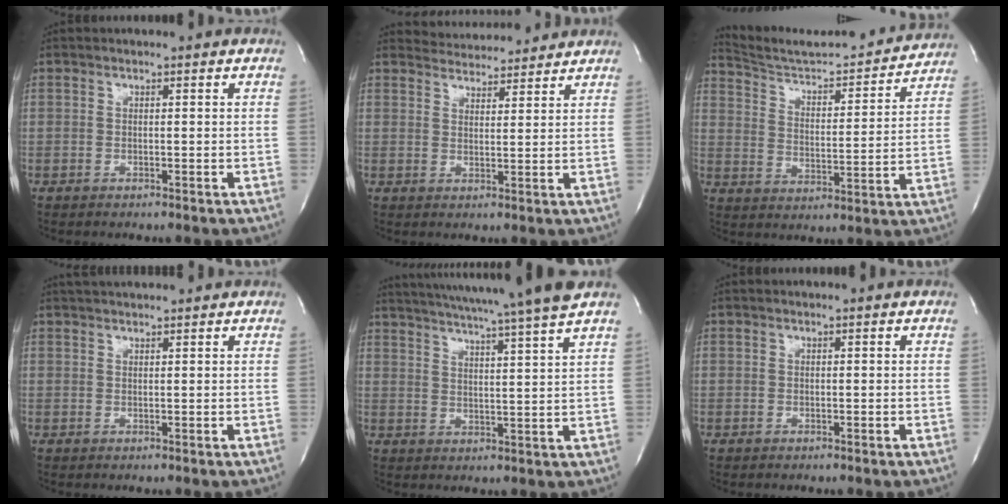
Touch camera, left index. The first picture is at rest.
{"total": 7.2, "force": [7.1, 1.1, 0.6], "torque": [-0.014, 0.015, 0.097]}
{"total": 18.5, "force": [17.8, 1.8, 4.8], "torque": [-0.072, -0.021, 0.253]}
{"total": 4.6, "force": [4.3, 0.0, 1.8], "torque": [-0.027, 0.032, 0.067]}
{"total": 17.2, "force": [15.1, -2.1, 8.1], "torque": [-0.142, -0.027, 0.207]}
{"total": 0.0}